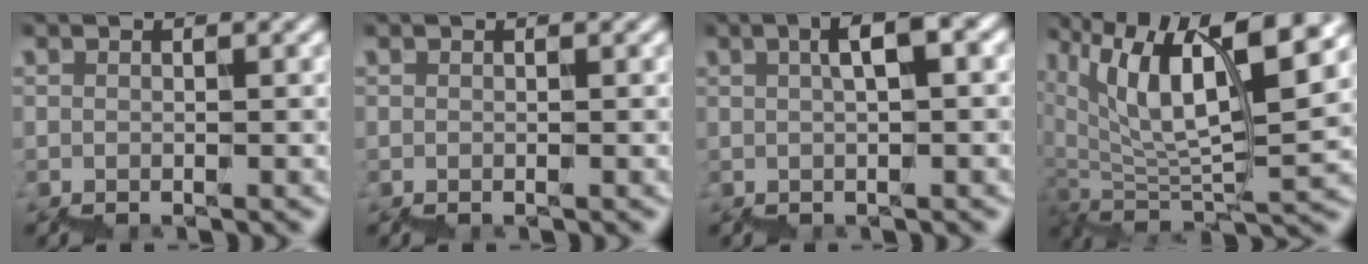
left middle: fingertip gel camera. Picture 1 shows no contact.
{"total": 0.0}
{"total": 3.4, "force": [1.2, 0.6, 3.2], "torque": [-0.043, 0.018, 0.013]}
{"total": 10.6, "force": [6.4, 2.9, 7.9], "torque": [-0.150, 0.022, 0.120]}